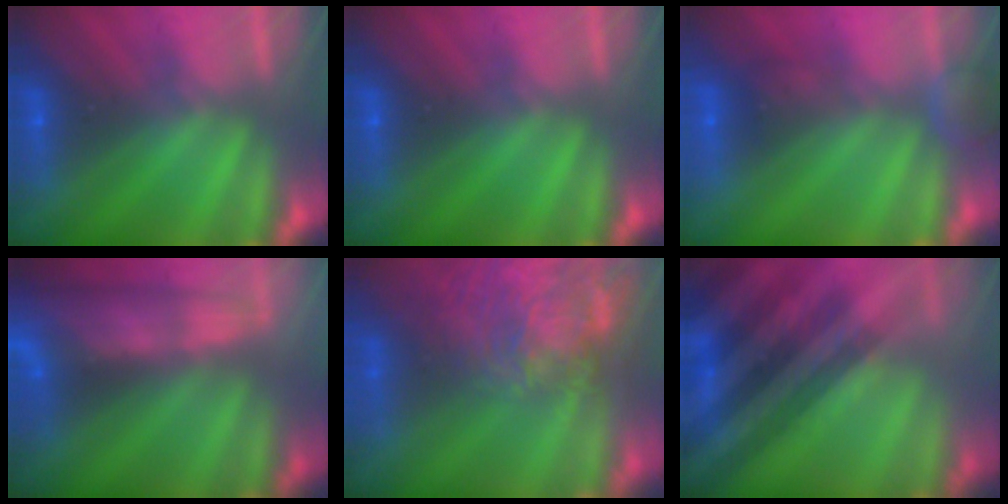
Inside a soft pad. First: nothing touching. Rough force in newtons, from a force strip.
{"total": 0.0}
{"total": 2.4}
{"total": 6.0}
{"total": 8.7}
{"total": 3.5}